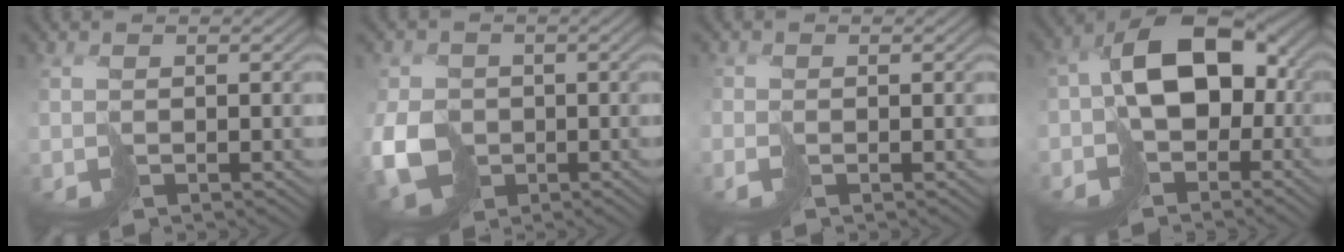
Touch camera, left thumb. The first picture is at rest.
{"total": 7.0, "force": [-2.0, 5.8, 3.4], "torque": [-0.092, -0.020, -0.047]}
{"total": 0.9, "force": [-0.6, 0.5, 0.3], "torque": [-0.010, -0.003, -0.015]}
{"total": 11.6, "force": [-2.1, 7.7, 8.4], "torque": [-0.148, -0.001, -0.044]}